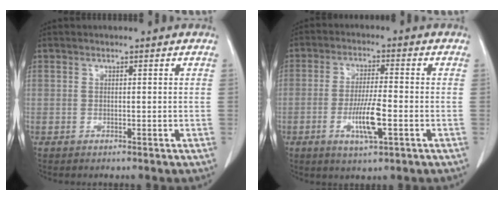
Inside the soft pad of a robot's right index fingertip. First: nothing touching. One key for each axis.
{"total": 7.0, "fx": -2.2, "fy": 1.0, "fz": 6.6, "tx": -0.124, "ty": -0.007, "tz": -0.038}